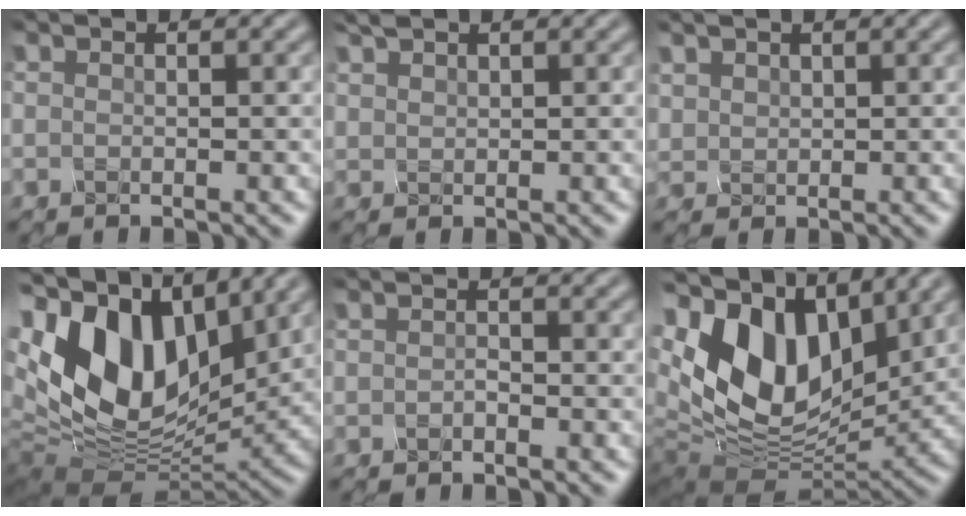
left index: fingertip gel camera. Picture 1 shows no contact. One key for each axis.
{"total": 1.0, "fx": 0.9, "fy": -0.2, "fz": -0.4, "tx": 0.001, "ty": 0.004, "tz": 0.033}
{"total": 1.1, "fx": 0.8, "fy": 0.4, "fz": -0.6, "tx": 0.000, "ty": 0.004, "tz": 0.035}
{"total": 15.4, "fx": 3.6, "fy": 9.6, "fz": 11.4, "tx": -0.247, "ty": 0.015, "tz": 0.076}
{"total": 1.0, "fx": -0.9, "fy": -0.3, "fz": -0.2, "tx": -0.005, "ty": 0.000, "tz": -0.006}
{"total": 13.8, "fx": 4.0, "fy": 8.5, "fz": 10.1, "tx": -0.203, "ty": 0.015, "tz": 0.085}